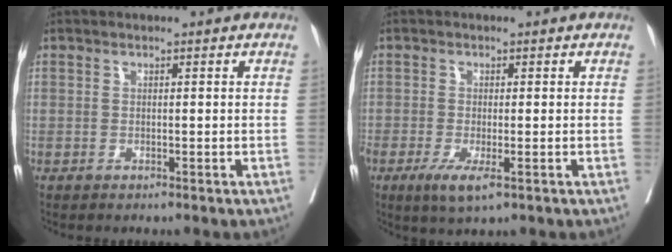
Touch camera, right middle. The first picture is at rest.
{"total": 4.4, "force": [-2.1, 1.0, 3.7], "torque": [-0.062, -0.011, -0.032]}